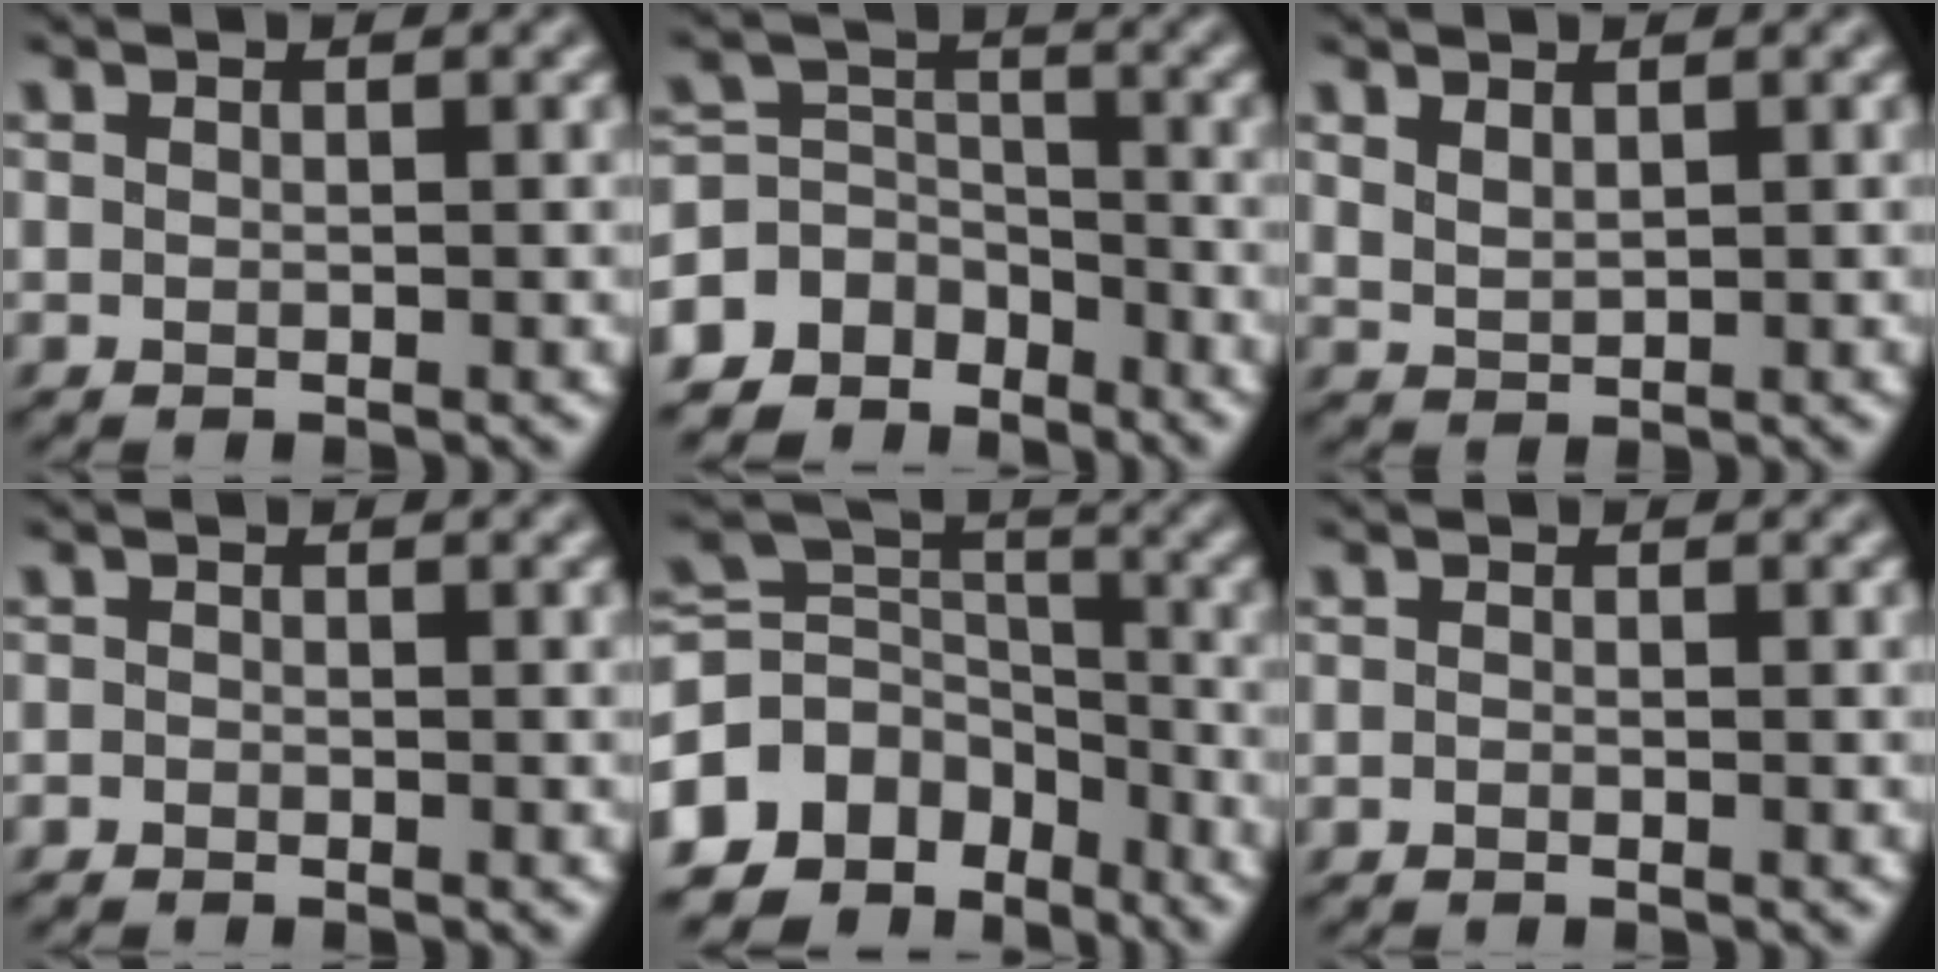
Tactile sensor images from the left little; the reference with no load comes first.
{"total": 5.4, "force": [-4.2, 3.3, 0.7], "torque": [-0.002, 0.018, -0.087]}
{"total": 1.2, "force": [0.9, 0.5, 0.6], "torque": [-0.020, -0.001, 0.025]}
{"total": 0.8, "force": [-0.7, 0.3, 0.1], "torque": [-0.001, -0.001, -0.014]}
{"total": 9.9, "force": [-5.9, 6.8, 4.1], "torque": [-0.089, 0.016, -0.117]}
{"total": 0.5, "force": [-0.4, 0.1, 0.2], "torque": [-0.006, 0.000, -0.008]}